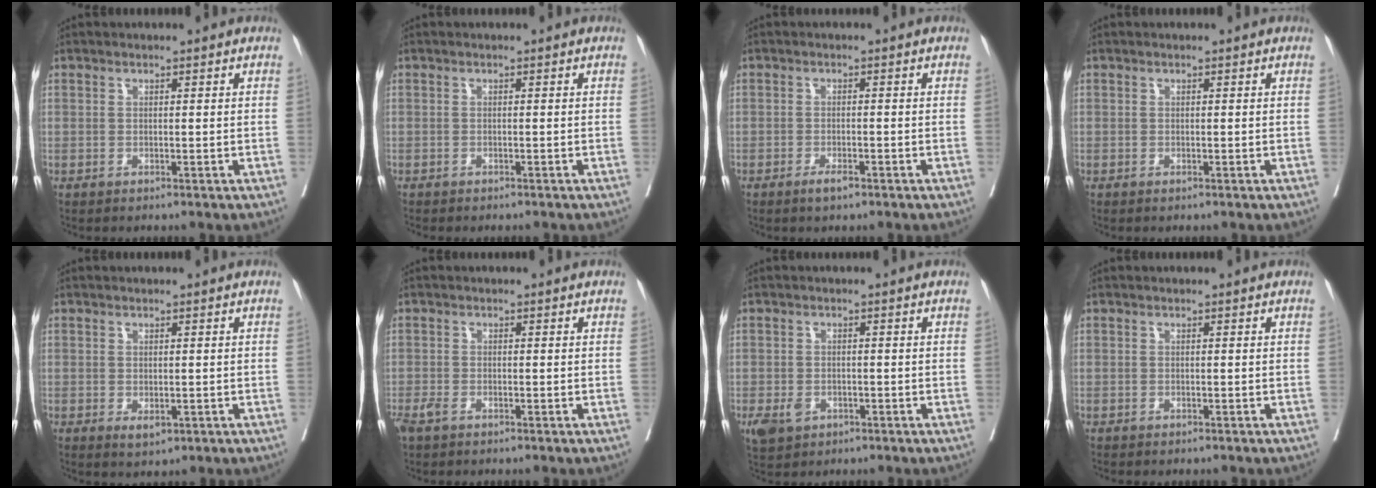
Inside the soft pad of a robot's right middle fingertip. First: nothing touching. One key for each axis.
{"total": 1.8, "fx": -1.6, "fy": 0.4, "fz": 0.7, "tx": -0.015, "ty": -0.003, "tz": -0.021}
{"total": 2.0, "fx": -1.3, "fy": 0.5, "fz": 1.3, "tx": -0.025, "ty": -0.001, "tz": -0.022}
{"total": 0.0}
{"total": 2.1, "fx": -0.7, "fy": 1.1, "fz": 1.5, "tx": -0.021, "ty": -0.003, "tz": -0.002}
{"total": 2.2, "fx": -1.4, "fy": 1.0, "fz": 1.4, "tx": -0.031, "ty": -0.003, "tz": -0.025}
{"total": 4.2, "fx": -2.0, "fy": 3.0, "fz": 2.0, "tx": -0.037, "ty": -0.004, "tz": -0.026}
{"total": 1.4, "fx": -1.2, "fy": 0.3, "fz": 0.5, "tx": -0.011, "ty": -0.002, "tz": -0.016}